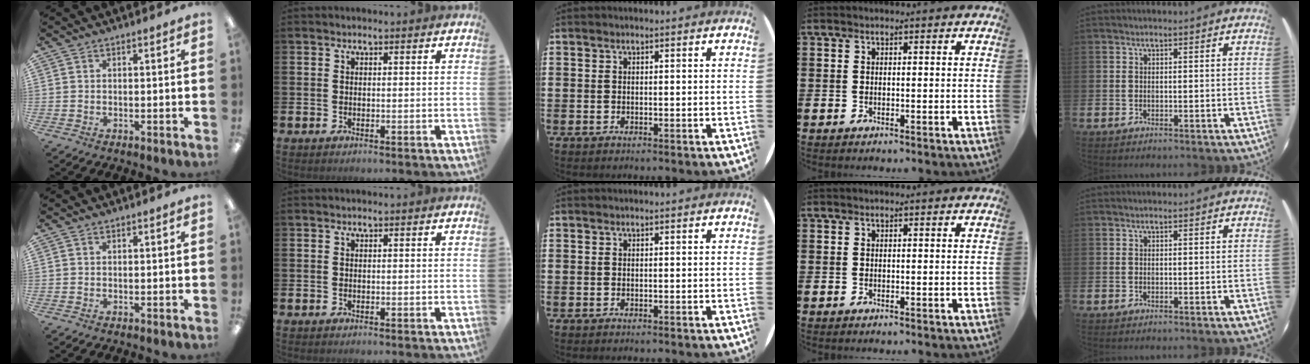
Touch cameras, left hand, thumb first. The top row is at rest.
{}